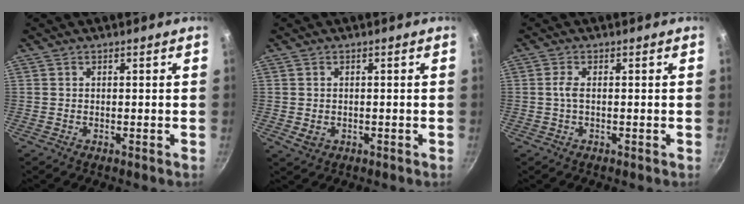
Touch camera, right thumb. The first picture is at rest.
{"total": 2.1, "force": [-0.3, 1.7, 1.3], "torque": [-0.021, -0.003, 0.000]}
{"total": 1.9, "force": [-0.1, 0.6, 1.7], "torque": [-0.045, 0.004, -0.005]}